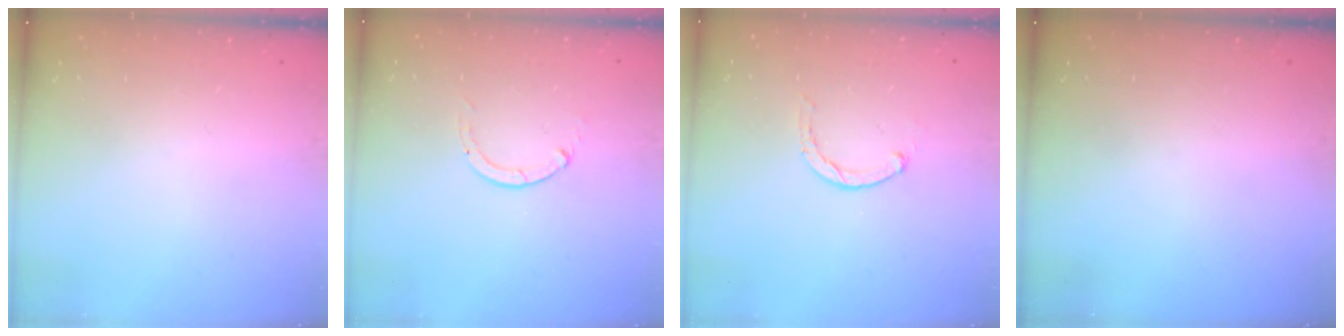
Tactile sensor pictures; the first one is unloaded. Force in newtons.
{"total": 0.0}
{"total": 0.6, "press": 0.6, "slide": 0.2}
{"total": 0.0}